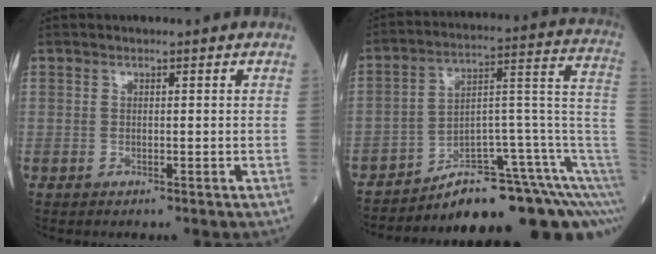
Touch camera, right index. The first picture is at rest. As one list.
[{"total": 17.0, "force": [-10.7, 3.1, 12.8], "torque": [-0.099, 0.076, -0.152]}]